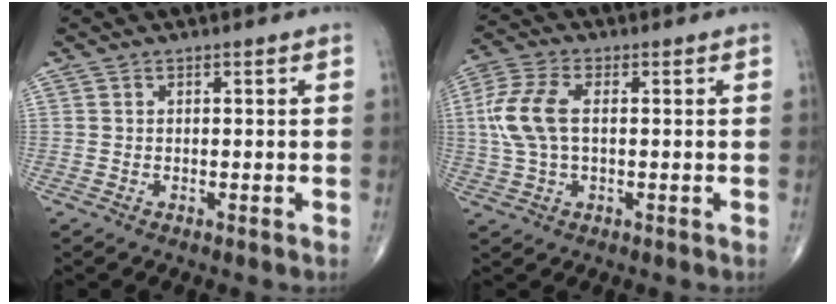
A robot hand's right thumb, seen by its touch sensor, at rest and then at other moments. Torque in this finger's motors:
{"motor_torque": [-0.42, 0.72, 1.06, 0.06, 0.06]}